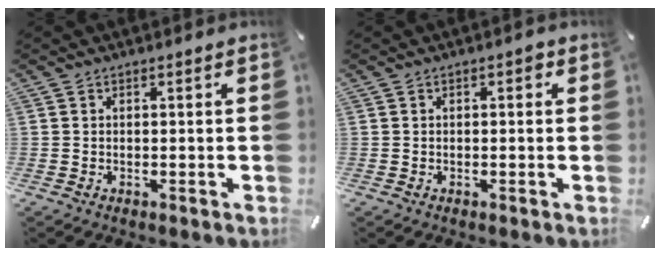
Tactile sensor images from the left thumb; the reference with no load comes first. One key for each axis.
{"total": 1.3, "fx": 0.0, "fy": 0.7, "fz": 1.1, "tx": -0.022, "ty": 0.006, "tz": -0.003}